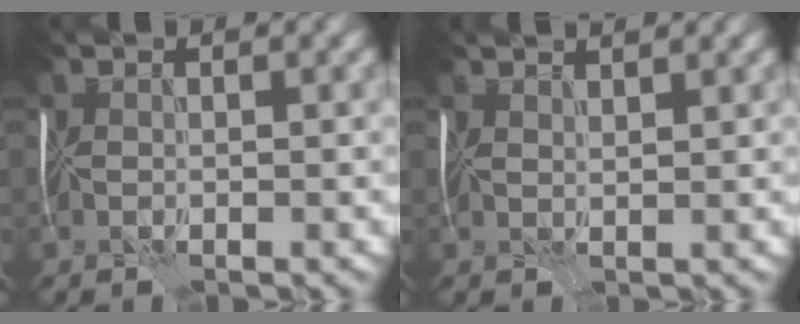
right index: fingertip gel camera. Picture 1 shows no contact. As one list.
[{"total": 2.8, "force": [2.5, 0.6, 1.1], "torque": [-0.013, 0.010, 0.025]}]